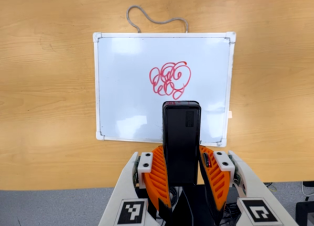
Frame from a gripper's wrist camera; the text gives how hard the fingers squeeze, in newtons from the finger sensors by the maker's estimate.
{"total": 4.9, "left": 3.3, "right": 6.5}